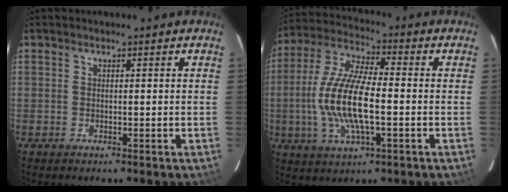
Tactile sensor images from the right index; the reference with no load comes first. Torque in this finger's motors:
{"motor_torque": [1.46, -0.68, 1.06, 0.21]}